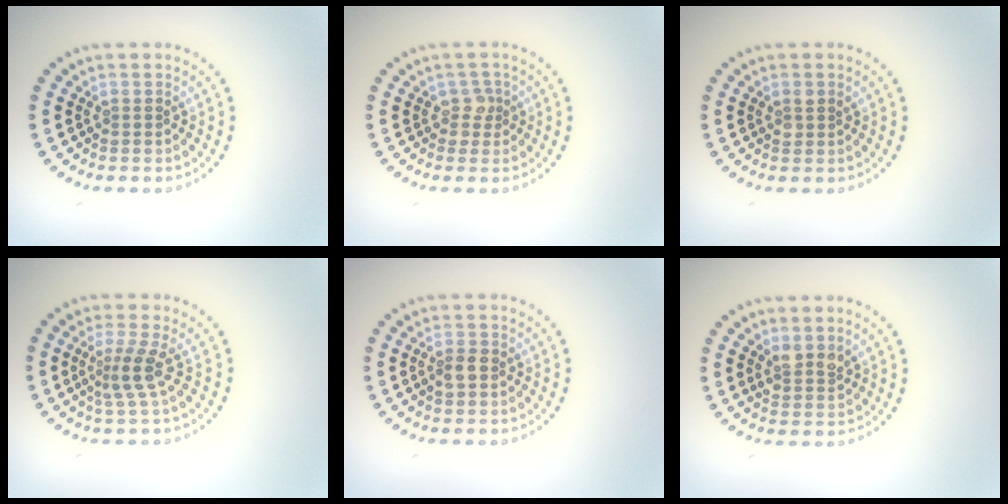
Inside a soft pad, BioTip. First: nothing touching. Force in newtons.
{"total": 1.5, "press": 1.2, "slide": 0.9}
{"total": 1.0, "press": 0.9, "slide": 0.3}
{"total": 2.6, "press": 1.8, "slide": 1.8}
{"total": 1.6, "press": 1.6, "slide": 0.3}
{"total": 1.8, "press": 1.5, "slide": 1.1}